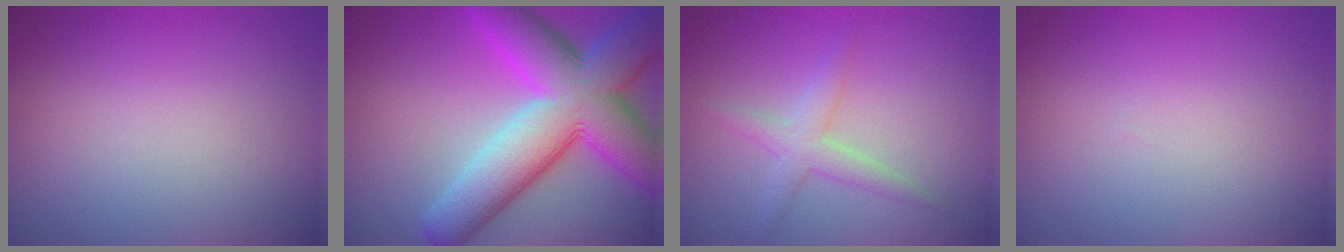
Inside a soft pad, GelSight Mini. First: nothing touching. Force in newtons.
{"total": 12.7, "press": 12.7, "slide": 0.2}
{"total": 2.5, "press": 2.5, "slide": 0.1}
{"total": 0.0}